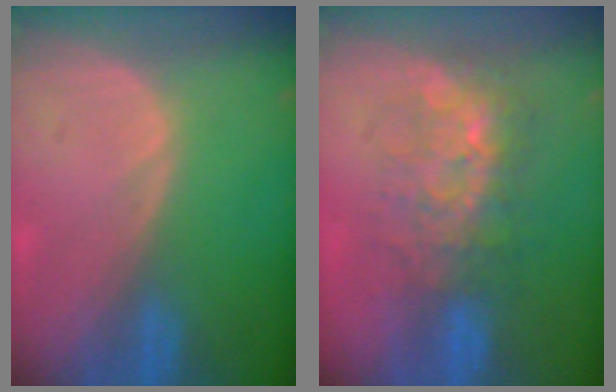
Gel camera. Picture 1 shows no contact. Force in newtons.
{"total": 8.1, "press": 7.5, "slide": 3.1}